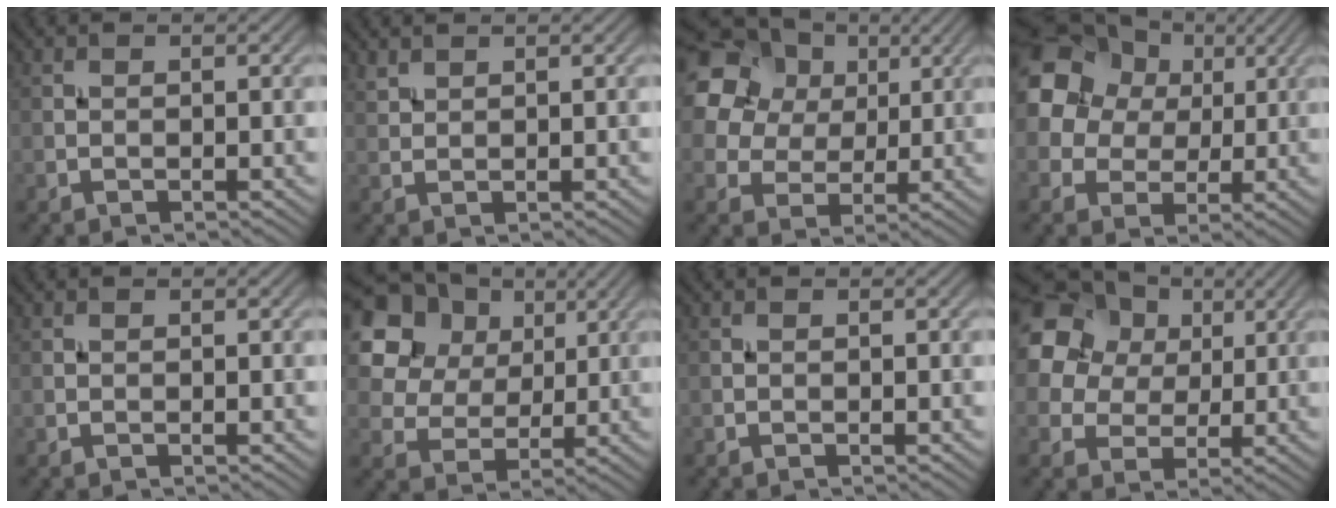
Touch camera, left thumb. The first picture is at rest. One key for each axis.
{"total": 1.3, "fx": 1.1, "fy": 0.4, "fz": 0.4, "tx": -0.017, "ty": 0.002, "tz": 0.030}
{"total": 20.8, "fx": 9.4, "fy": 15.9, "fz": 9.5, "tx": -0.273, "ty": 0.041, "tz": 0.177}
{"total": 16.5, "fx": 6.1, "fy": 13.5, "fz": 7.3, "tx": -0.225, "ty": 0.039, "tz": 0.107}
{"total": 0.0}
{"total": 15.0, "fx": 7.0, "fy": 11.2, "fz": 7.1, "tx": -0.213, "ty": 0.042, "tz": 0.163}
{"total": 0.0}
{"total": 20.3, "fx": 8.4, "fy": 16.2, "fz": 8.9, "tx": -0.263, "ty": 0.032, "tz": 0.151}